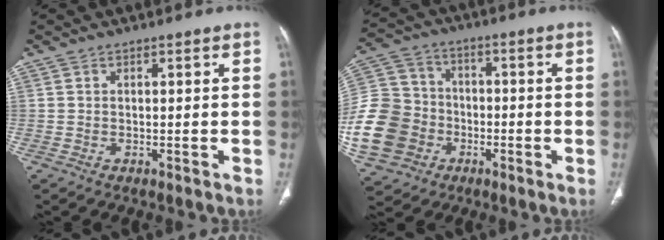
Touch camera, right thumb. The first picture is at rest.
{"total": 19.8, "force": [-5.6, 16.6, 9.1], "torque": [-0.209, 0.040, -0.096]}